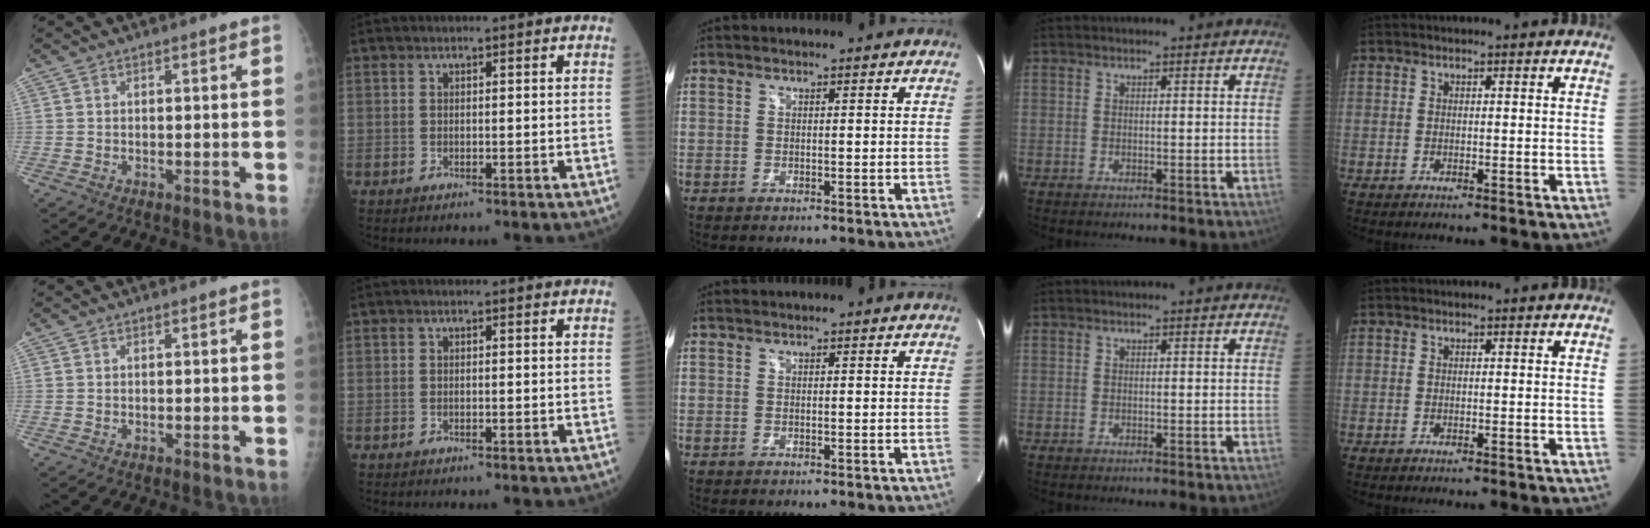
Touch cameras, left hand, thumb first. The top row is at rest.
{}